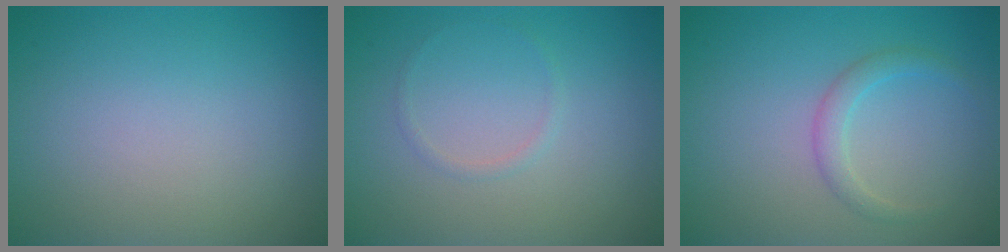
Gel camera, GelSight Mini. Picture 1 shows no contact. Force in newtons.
{"total": 0.7, "press": 0.7, "slide": 0.1}
{"total": 1.7, "press": 1.7, "slide": 0.1}